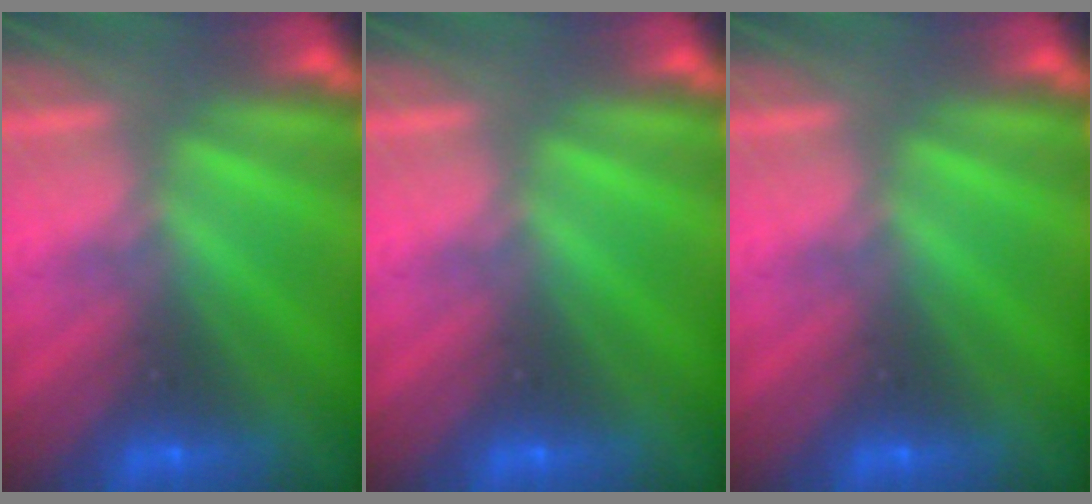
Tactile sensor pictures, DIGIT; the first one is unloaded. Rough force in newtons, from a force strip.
{"total": 0.0}
{"total": 0.0}